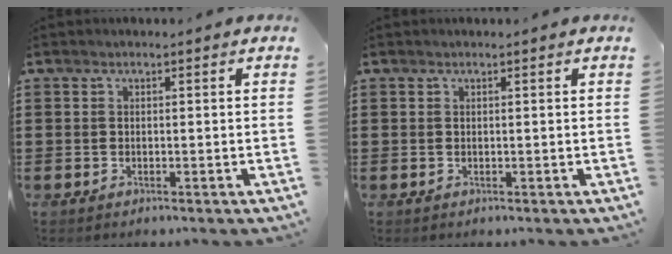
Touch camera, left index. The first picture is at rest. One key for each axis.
{"total": 0.0}